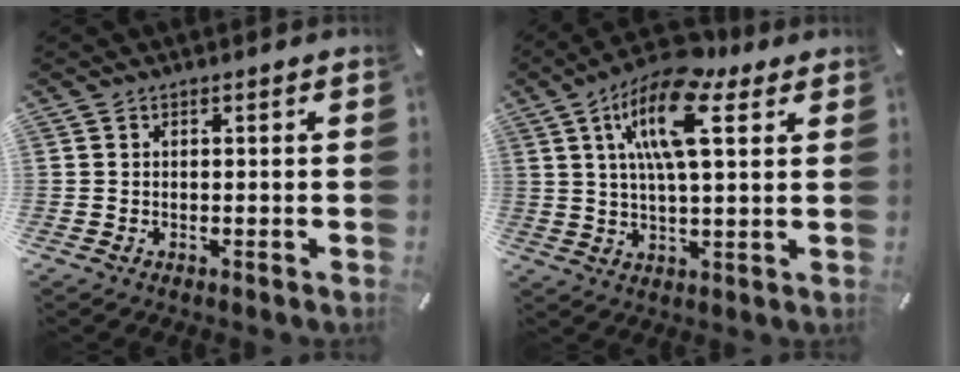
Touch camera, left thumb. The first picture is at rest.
{"total": 15.0, "force": [7.0, 5.6, 12.0], "torque": [-0.238, -0.017, 0.116]}